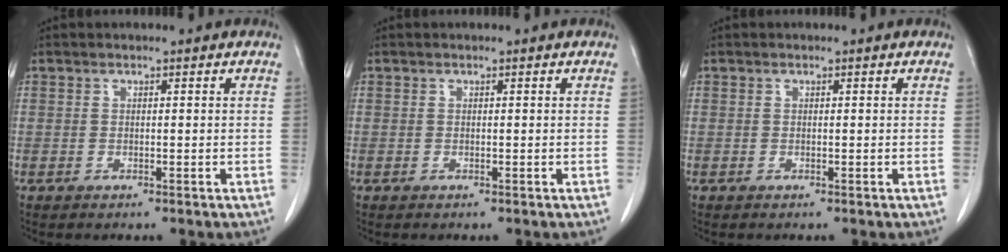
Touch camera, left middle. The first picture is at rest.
{"total": 0.0}
{"total": 0.0}